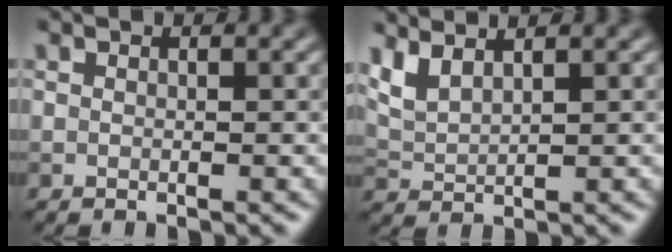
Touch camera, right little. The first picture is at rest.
{"total": 2.7, "force": [2.1, 0.8, 1.6], "torque": [-0.044, 0.005, 0.049]}